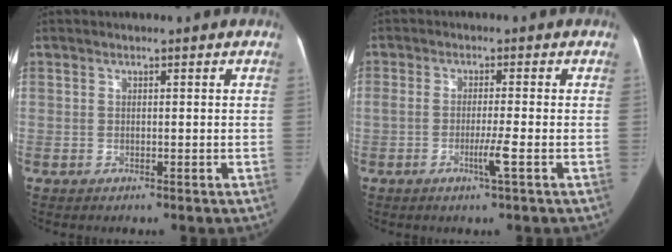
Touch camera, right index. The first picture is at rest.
{"total": 3.1, "force": [-1.4, -0.6, 2.7], "torque": [-0.050, -0.011, -0.030]}